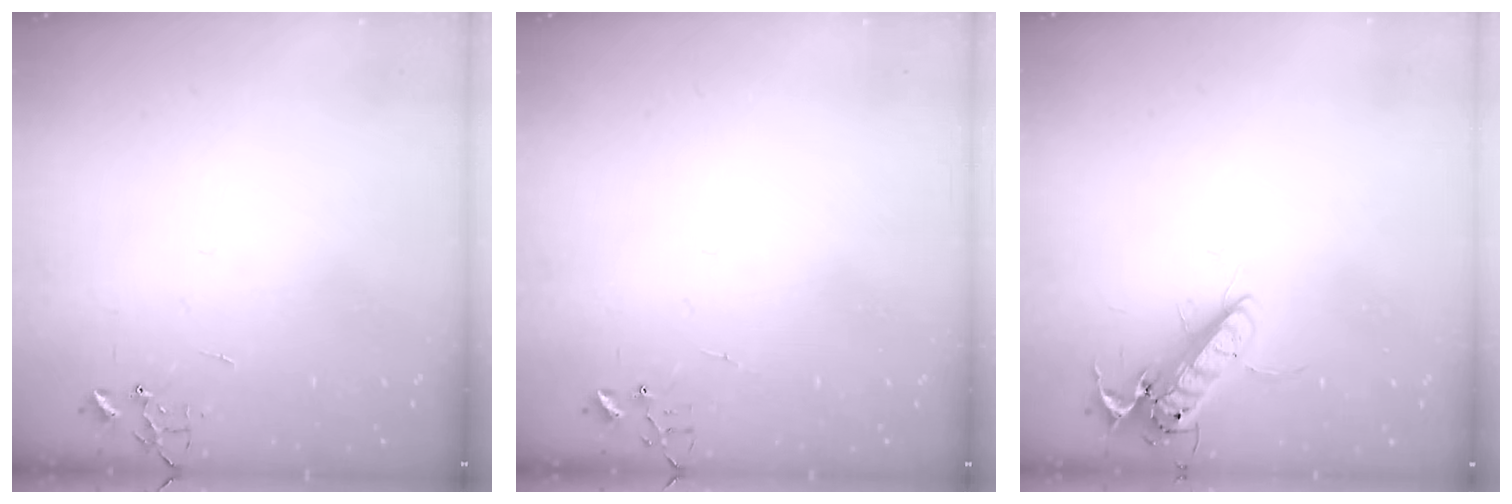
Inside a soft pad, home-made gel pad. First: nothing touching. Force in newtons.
{"total": 5.0, "press": 5.0, "slide": 0.4}
{"total": 13.8, "press": 13.6, "slide": 2.3}